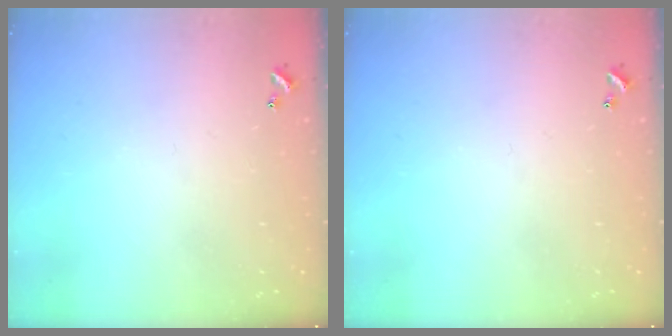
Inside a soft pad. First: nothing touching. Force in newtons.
{"total": 0.0}